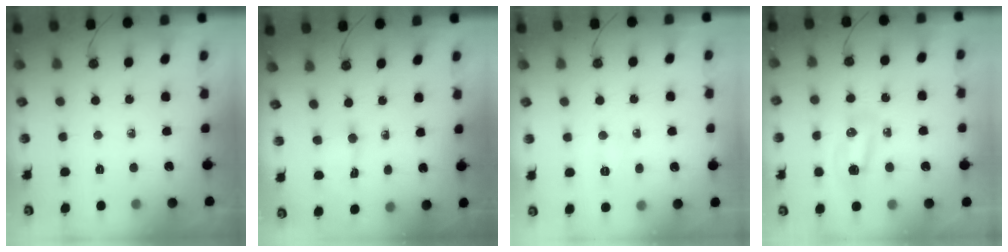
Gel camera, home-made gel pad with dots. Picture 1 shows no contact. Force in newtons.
{"total": 1.2, "press": 1.0, "slide": 0.6}
{"total": 8.6, "press": 4.2, "slide": 7.6}
{"total": 8.0, "press": 7.8, "slide": 1.9}